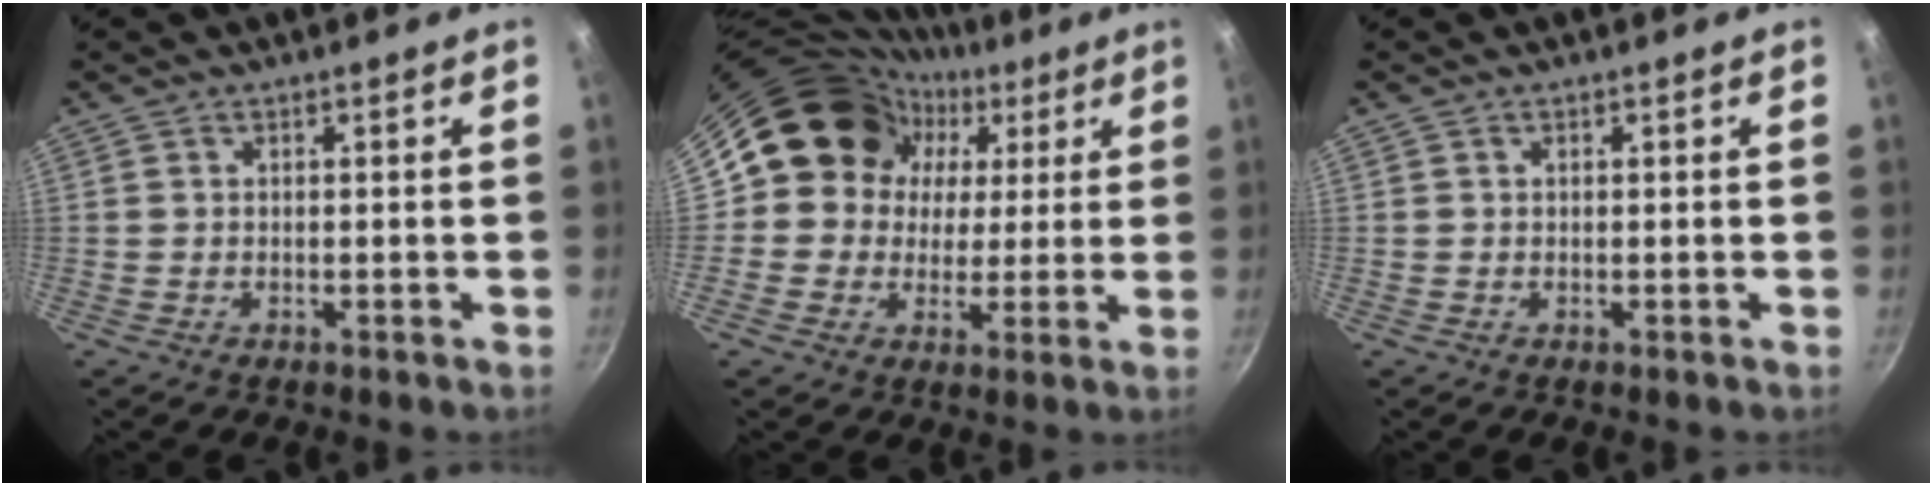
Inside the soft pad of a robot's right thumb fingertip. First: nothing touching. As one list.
[{"total": 13.2, "force": [4.4, 11.7, 4.1], "torque": [-0.027, 0.011, 0.059]}, {"total": 0.0}]